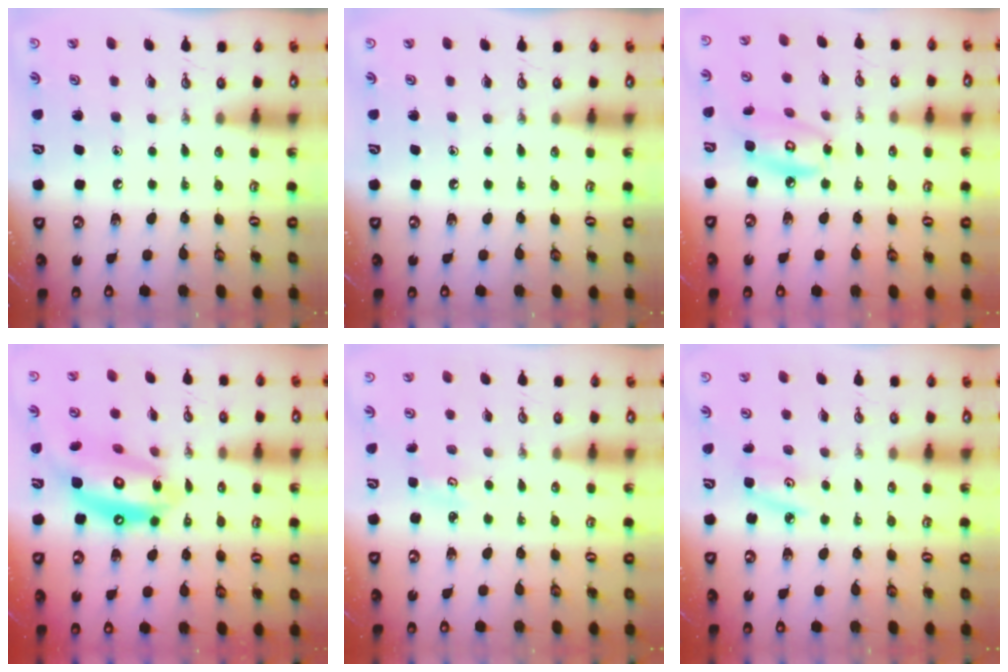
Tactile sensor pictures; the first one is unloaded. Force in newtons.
{"total": 0.0}
{"total": 9.3, "press": 9.3, "slide": 0.6}
{"total": 15.4, "press": 15.3, "slide": 1.4}
{"total": 2.0, "press": 2.0, "slide": 0.3}
{"total": 5.3, "press": 5.3, "slide": 0.5}